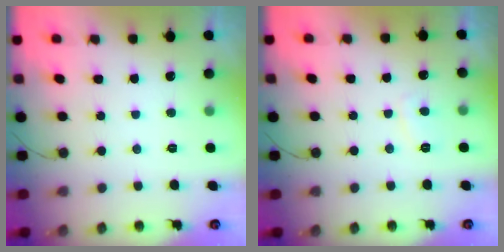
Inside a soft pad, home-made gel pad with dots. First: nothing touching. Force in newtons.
{"total": 2.8, "press": 2.7, "slide": 0.8}